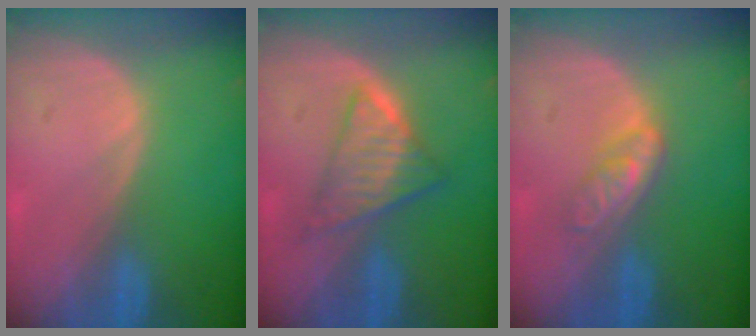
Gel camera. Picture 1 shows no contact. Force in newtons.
{"total": 6.1, "press": 5.7, "slide": 2.1}
{"total": 4.7, "press": 3.9, "slide": 2.5}